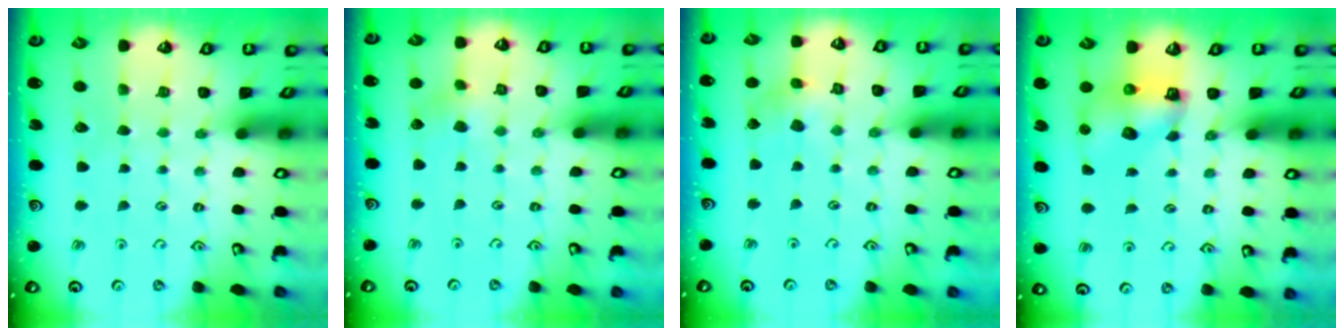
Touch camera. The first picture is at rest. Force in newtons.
{"total": 2.6, "press": 2.6, "slide": 0.4}
{"total": 4.8, "press": 4.8, "slide": 0.5}
{"total": 6.9, "press": 6.8, "slide": 0.9}